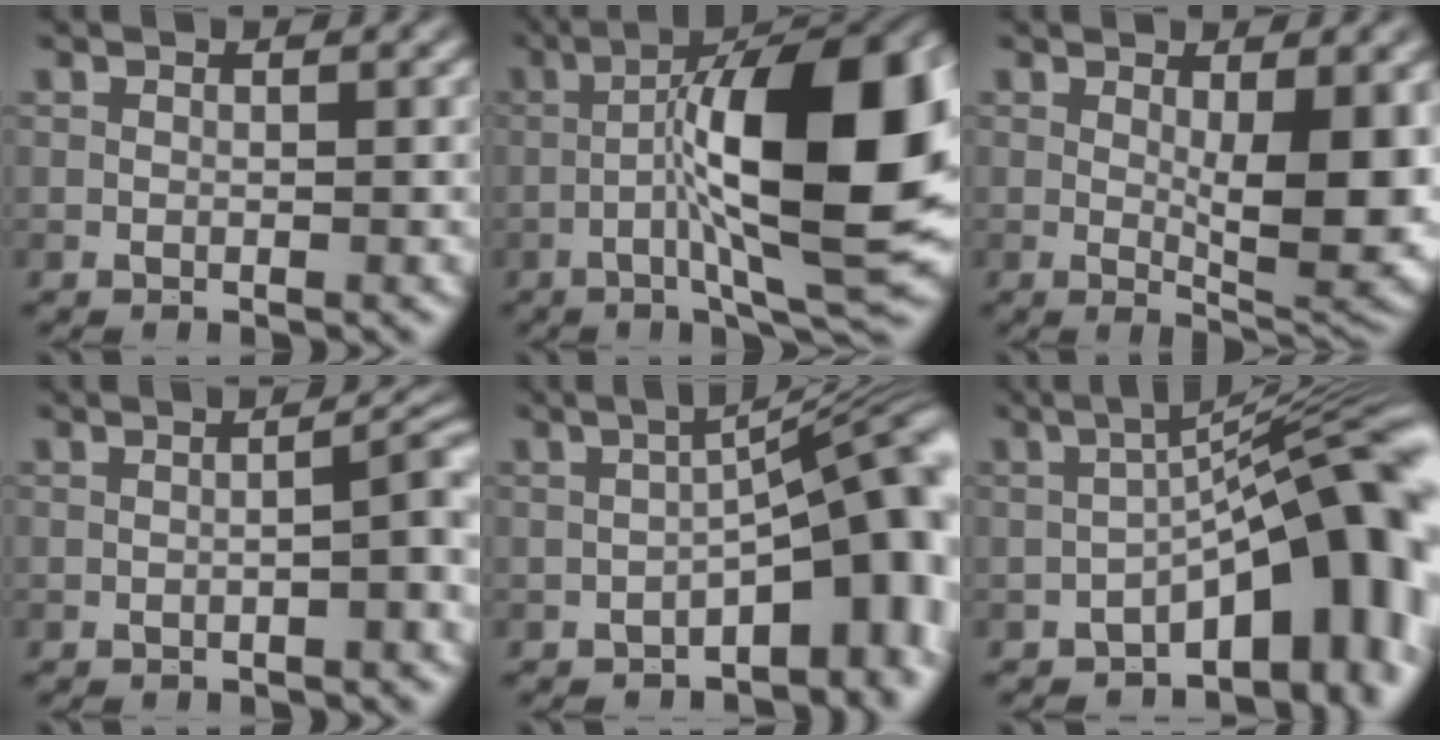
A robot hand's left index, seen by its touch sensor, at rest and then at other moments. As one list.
[{"total": 14.1, "force": [-0.9, 3.2, 13.7], "torque": [-0.215, 0.017, -0.016]}, {"total": 7.6, "force": [0.3, 2.3, 7.2], "torque": [-0.105, -0.014, 0.012]}, {"total": 2.8, "force": [-0.7, 0.5, 2.6], "torque": [-0.038, 0.014, -0.012]}, {"total": 10.5, "force": [-2.4, 4.2, 9.3], "torque": [-0.105, 0.017, -0.038]}, {"total": 11.8, "force": [-4.0, 4.2, 10.3], "torque": [-0.123, 0.021, -0.061]}]